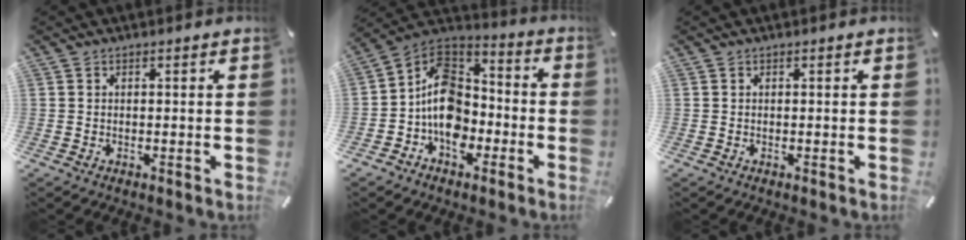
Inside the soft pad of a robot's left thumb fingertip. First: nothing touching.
{"total": 12.8, "force": [-4.5, 10.0, 6.6], "torque": [-0.139, 0.023, -0.083]}
{"total": 0.0}